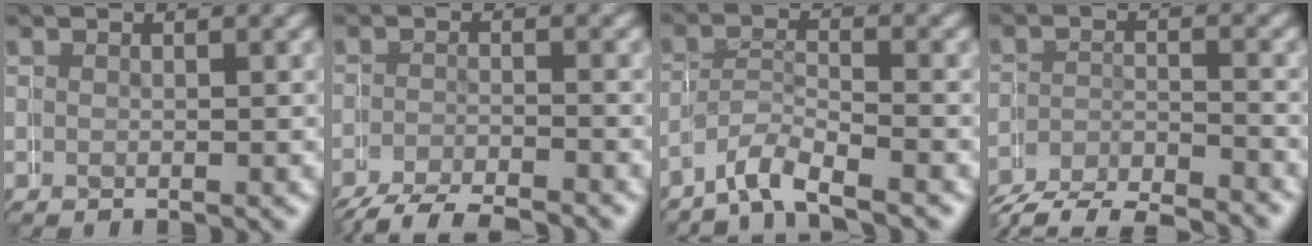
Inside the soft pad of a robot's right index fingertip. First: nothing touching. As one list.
[{"total": 5.1, "force": [-4.6, 1.9, 0.9], "torque": [-0.022, -0.014, -0.066]}, {"total": 3.4, "force": [-3.0, 1.5, -0.2], "torque": [-0.005, -0.003, -0.055]}, {"total": 3.7, "force": [-3.1, 2.0, -0.2], "torque": [-0.011, -0.008, -0.058]}]